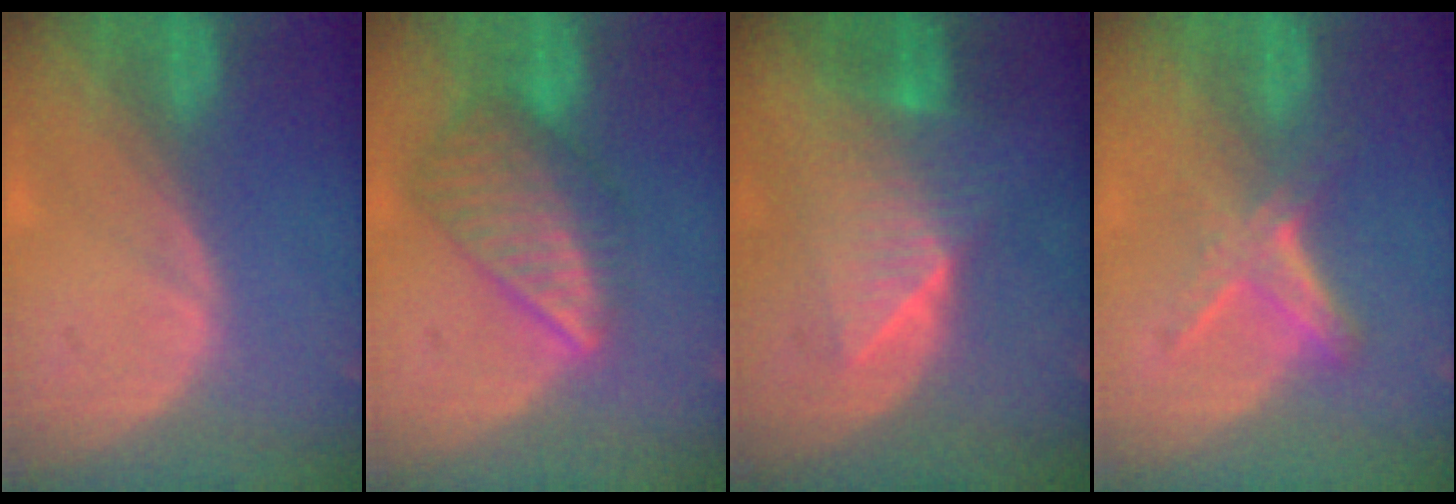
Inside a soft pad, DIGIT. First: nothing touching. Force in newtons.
{"total": 8.4, "press": 7.5, "slide": 3.8}
{"total": 6.9, "press": 6.8, "slide": 0.9}
{"total": 5.2, "press": 4.8, "slide": 2.1}